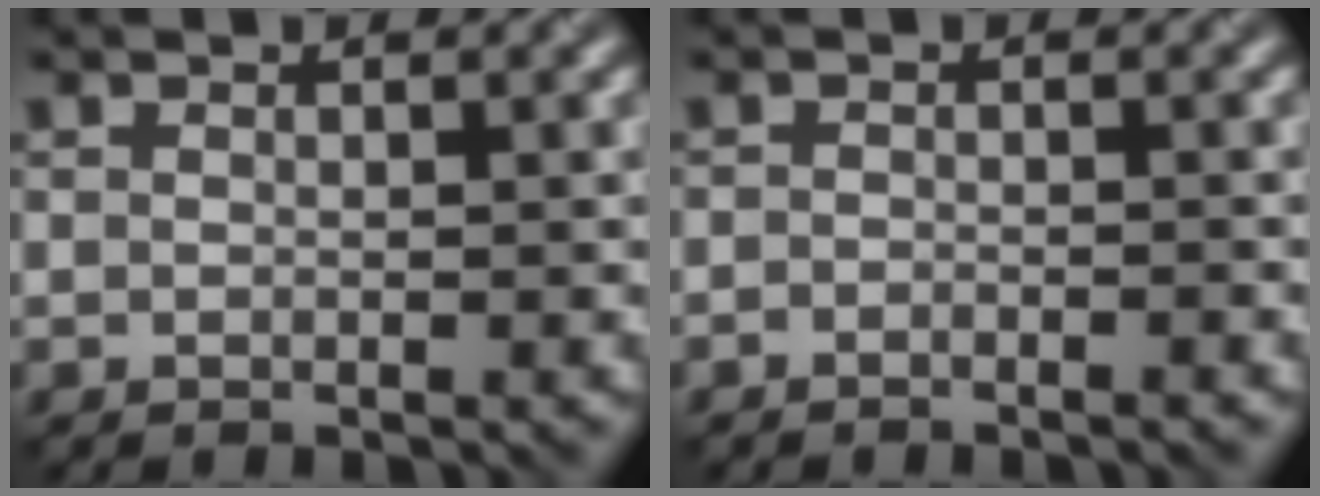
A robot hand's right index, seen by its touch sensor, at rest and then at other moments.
{"total": 1.2, "force": [-1.2, 0.0, 0.3], "torque": [-0.009, 0.003, -0.023]}